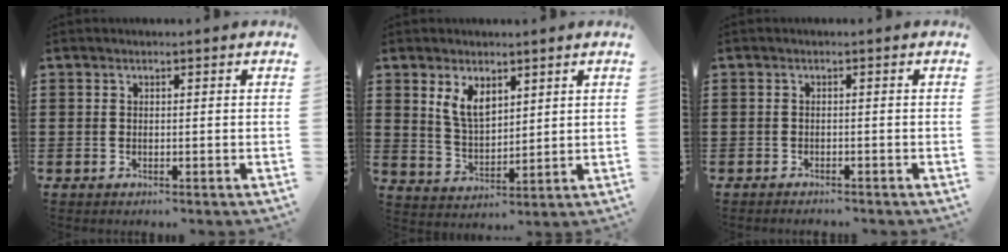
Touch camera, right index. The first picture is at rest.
{"total": 5.4, "force": [2.9, 2.8, 3.5], "torque": [-0.079, 0.005, 0.052]}
{"total": 1.0, "force": [-1.0, -0.1, -0.1], "torque": [-0.001, 0.000, -0.020]}